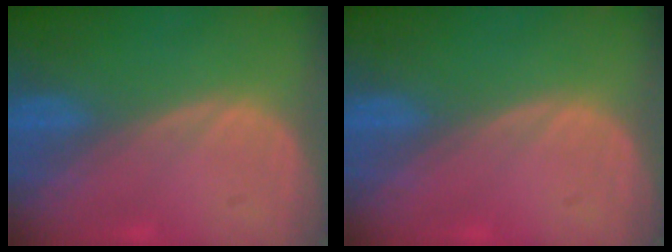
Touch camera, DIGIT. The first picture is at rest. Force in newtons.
{"total": 0.0}